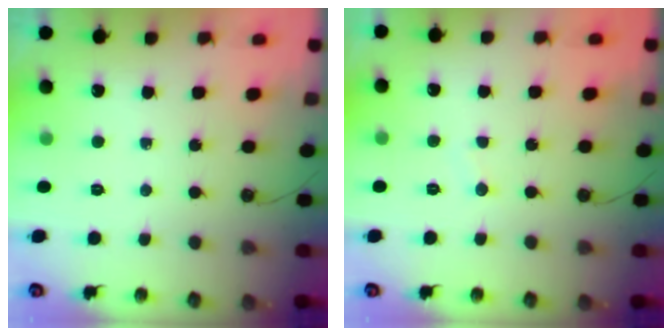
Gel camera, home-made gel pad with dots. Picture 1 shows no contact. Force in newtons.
{"total": 1.8, "press": 1.8, "slide": 0.2}